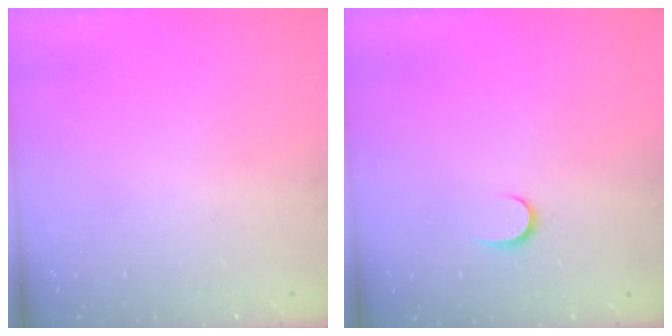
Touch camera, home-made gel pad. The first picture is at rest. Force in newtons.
{"total": 3.8, "press": 3.8, "slide": 0.4}